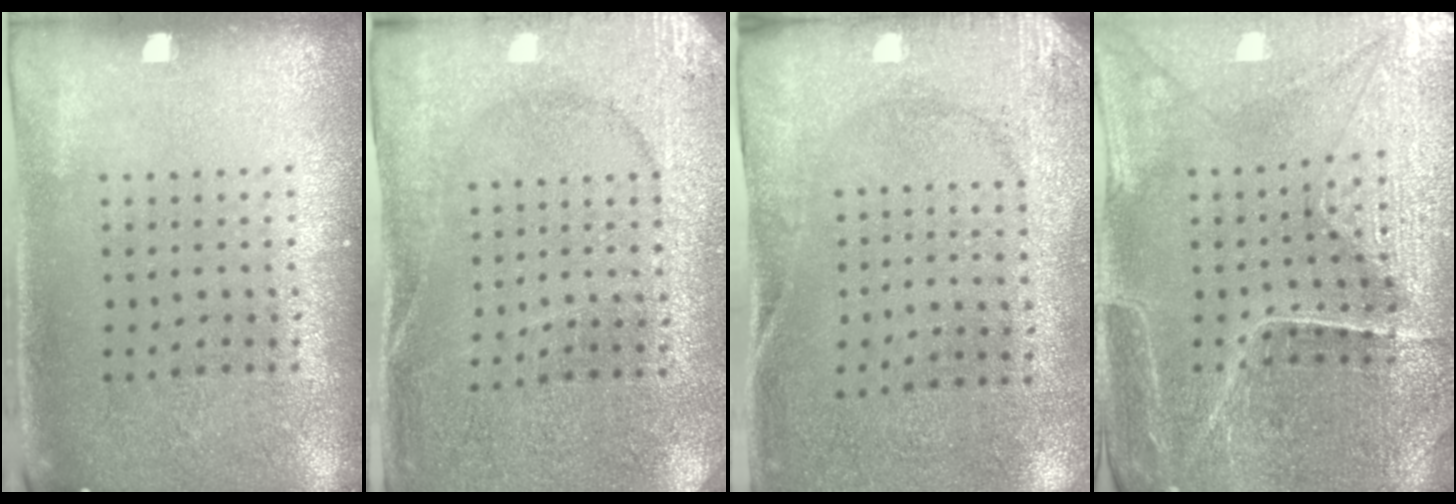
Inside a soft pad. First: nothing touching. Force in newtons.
{"total": 2.7, "press": 2.6, "slide": 0.4}
{"total": 2.7, "press": 2.1, "slide": 1.7}
{"total": 3.4, "press": 3.4, "slide": 0.3}